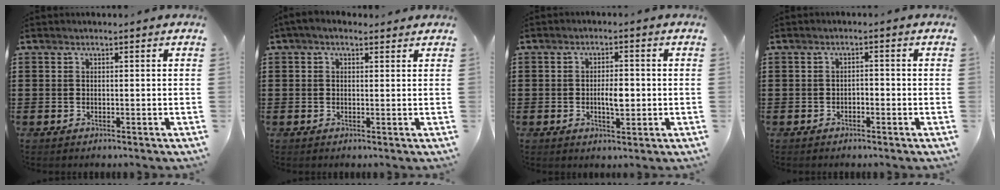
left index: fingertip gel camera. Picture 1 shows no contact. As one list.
[{"total": 1.5, "force": [0.6, 1.0, 0.9], "torque": [-0.020, 0.007, 0.011]}, {"total": 3.7, "force": [-0.4, 1.5, 3.4], "torque": [-0.054, 0.002, -0.010]}, {"total": 1.2, "force": [-1.2, 0.4, 0.3], "torque": [-0.011, 0.002, -0.025]}]